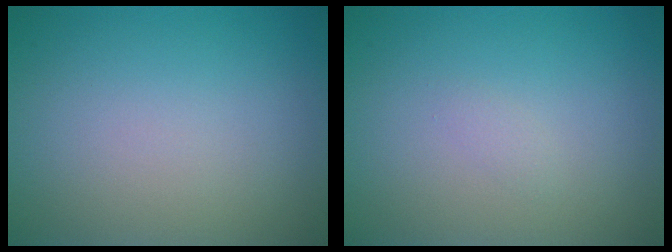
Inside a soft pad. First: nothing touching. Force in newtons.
{"total": 0.6, "press": 0.5, "slide": 0.1}